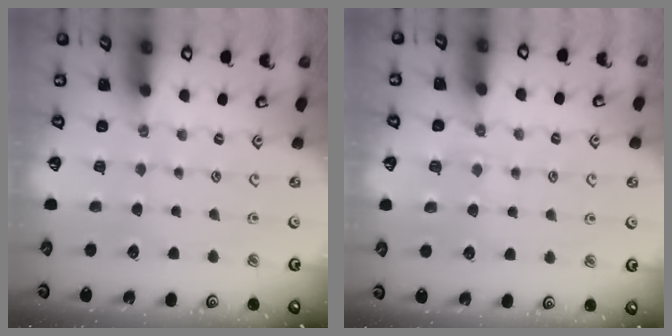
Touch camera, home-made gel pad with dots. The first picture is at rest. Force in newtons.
{"total": 5.6, "press": 5.5, "slide": 0.9}